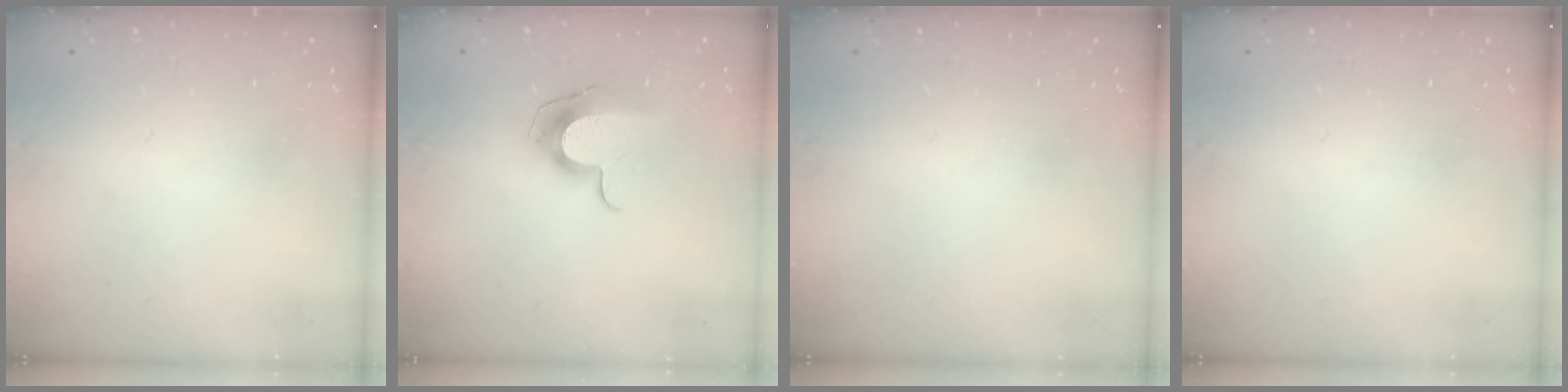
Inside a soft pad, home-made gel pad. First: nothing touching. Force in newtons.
{"total": 9.9, "press": 9.9, "slide": 0.2}
{"total": 0.0}
{"total": 0.0}